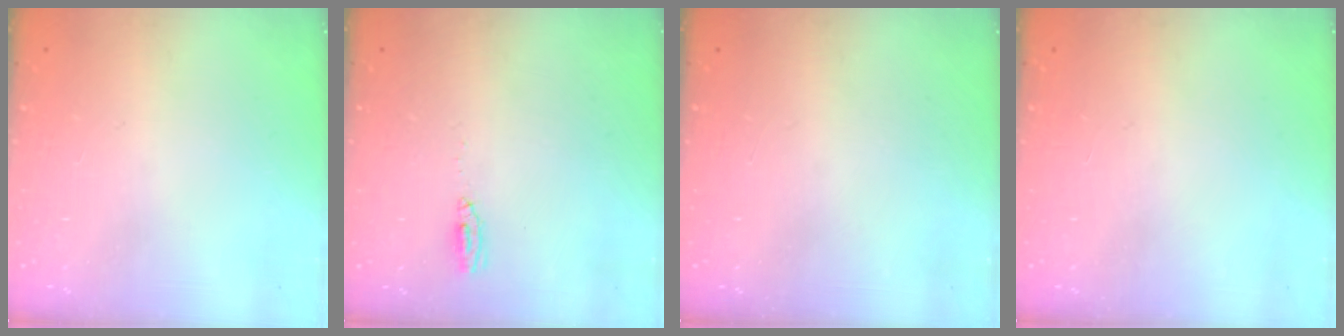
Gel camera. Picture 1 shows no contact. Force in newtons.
{"total": 3.4, "press": 3.0, "slide": 1.7}
{"total": 1.0, "press": 0.0, "slide": 1.0}
{"total": 0.0}